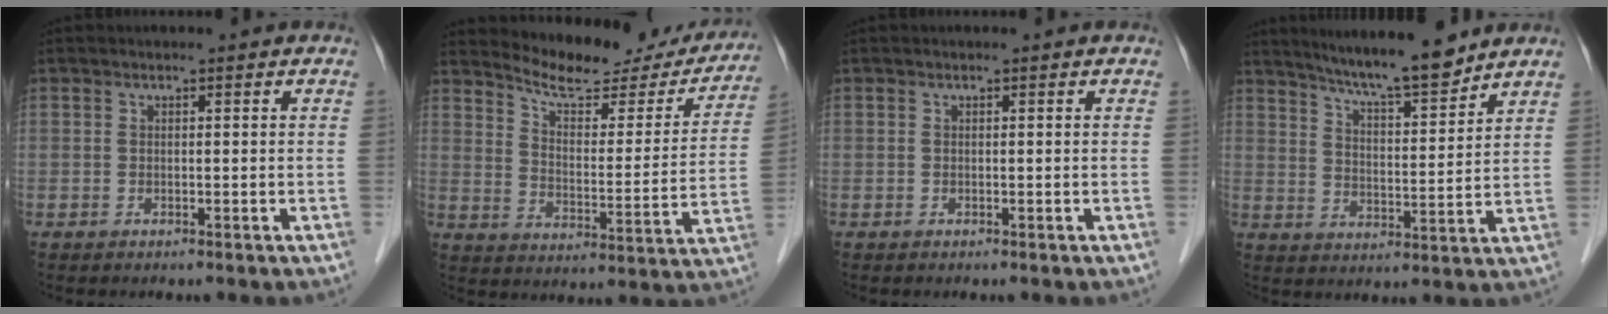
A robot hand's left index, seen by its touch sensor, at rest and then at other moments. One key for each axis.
{"total": 17.9, "fx": 16.6, "fy": 4.5, "fz": 4.9, "tx": -0.057, "ty": -0.031, "tz": 0.215}
{"total": 0.0}
{"total": 10.9, "fx": 9.7, "fy": 0.4, "fz": 5.0, "tx": -0.081, "ty": 0.000, "tz": 0.155}